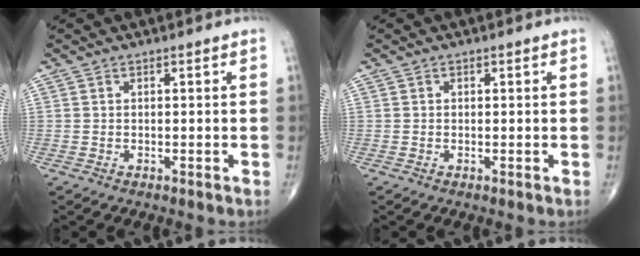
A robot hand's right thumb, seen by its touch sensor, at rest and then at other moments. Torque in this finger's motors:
{"motor_torque": [-0.09, 0.19, -0.34, -0.21, 0.05]}